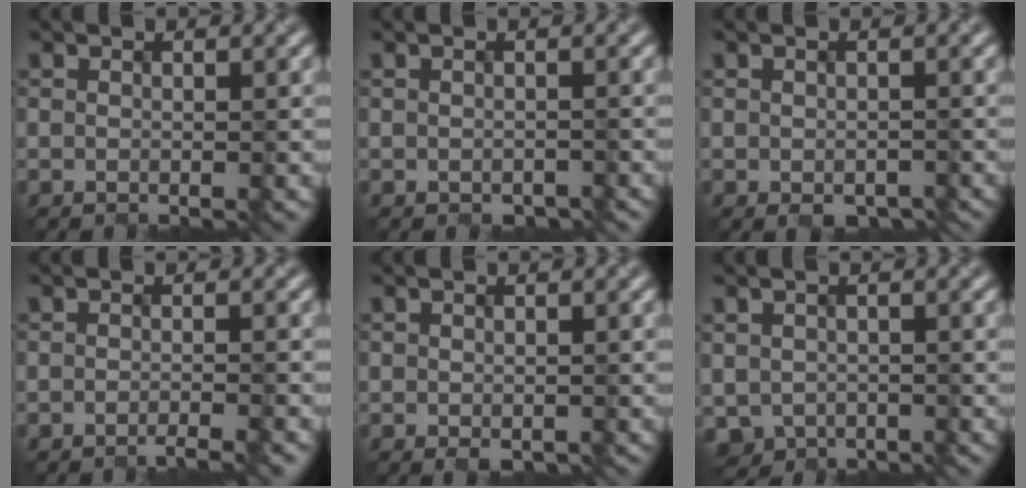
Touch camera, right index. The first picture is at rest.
{"total": 0.8, "force": [-0.8, 0.2, 0.1], "torque": [-0.002, -0.001, 0.004]}
{"total": 1.6, "force": [-1.2, 0.7, 0.7], "torque": [-0.014, -0.008, -0.002]}
{"total": 1.7, "force": [-1.4, 0.0, 0.9], "torque": [-0.010, -0.002, -0.022]}
{"total": 0.6, "force": [-0.6, 0.0, 0.1], "torque": [-0.005, -0.002, 0.003]}
{"total": 3.2, "force": [-1.0, 2.5, 1.7], "torque": [-0.039, -0.011, 0.002]}